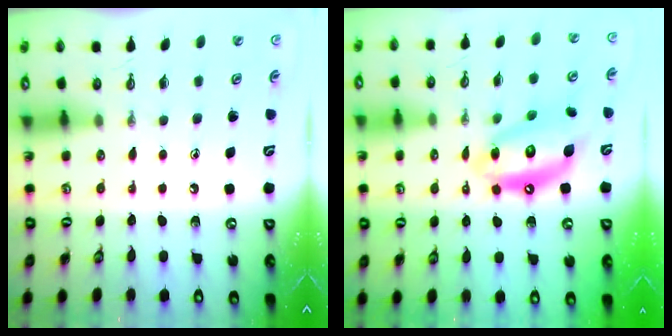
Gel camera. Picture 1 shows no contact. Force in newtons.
{"total": 13.8, "press": 13.8, "slide": 1.5}